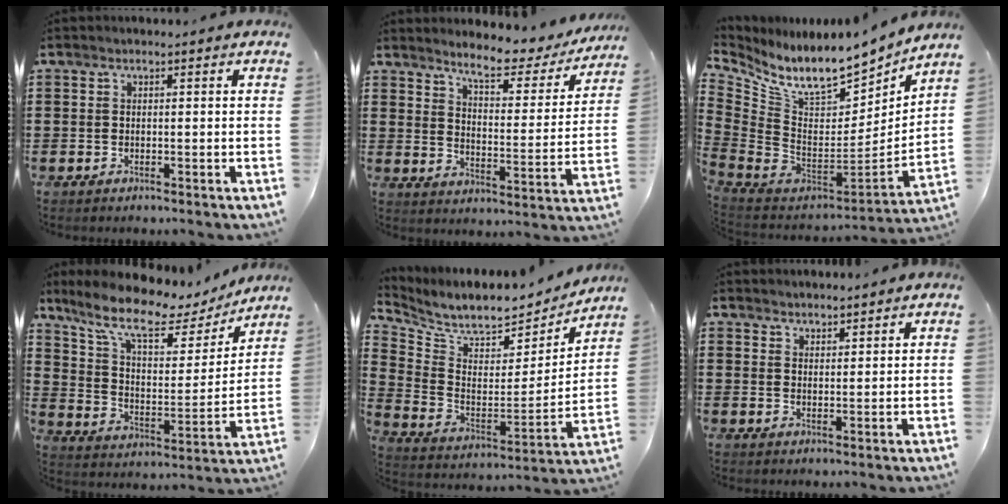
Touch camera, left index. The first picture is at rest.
{"total": 6.4, "force": [5.8, 0.9, 2.7], "torque": [-0.063, -0.040, 0.092]}
{"total": 10.3, "force": [8.3, 2.6, 5.6], "torque": [-0.128, -0.078, 0.144]}
{"total": 10.4, "force": [8.0, 3.1, 5.8], "torque": [-0.141, -0.044, 0.136]}
{"total": 6.7, "force": [6.3, 1.3, 2.1], "torque": [-0.076, -0.058, 0.105]}
{"total": 2.2, "force": [2.1, 0.2, -0.4], "torque": [0.003, -0.002, 0.042]}